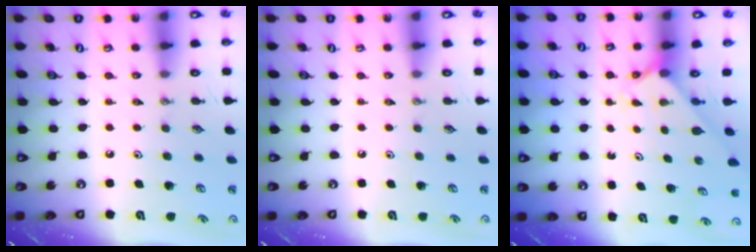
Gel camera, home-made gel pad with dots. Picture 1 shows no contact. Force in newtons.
{"total": 0.0}
{"total": 1.9, "press": 1.9, "slide": 0.2}